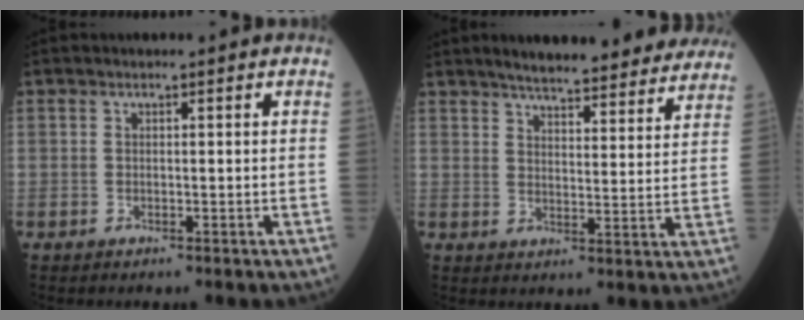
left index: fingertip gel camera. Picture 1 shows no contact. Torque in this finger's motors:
{"motor_torque": [0.68, -1.23, 0.32, 0.13]}